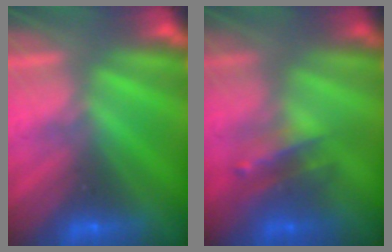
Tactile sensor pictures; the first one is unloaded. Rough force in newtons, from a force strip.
{"total": 2.5}